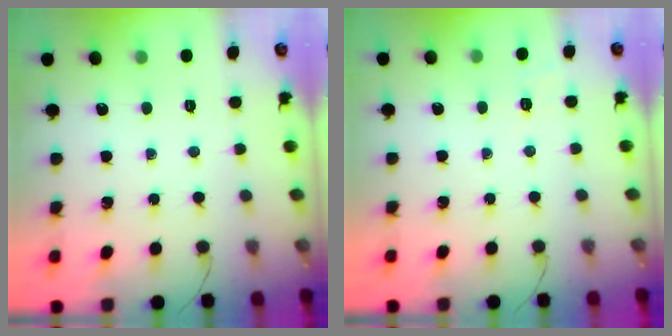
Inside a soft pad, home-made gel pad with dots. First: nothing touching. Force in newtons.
{"total": 1.9, "press": 0.9, "slide": 1.6}